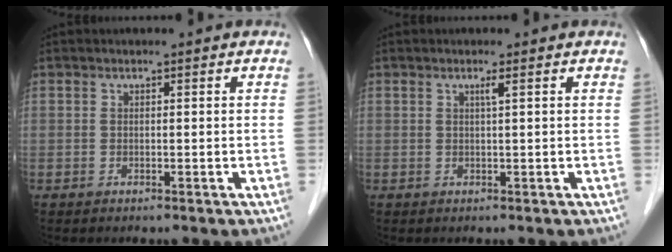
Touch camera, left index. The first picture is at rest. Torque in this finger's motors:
{"motor_torque": [0.20, -0.18, 0.07, 0.03]}